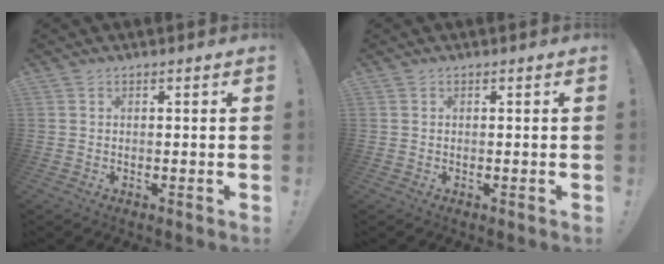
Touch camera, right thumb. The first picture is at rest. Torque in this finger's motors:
{"motor_torque": [-0.11, -0.20, -0.01, 0.18, -0.03]}